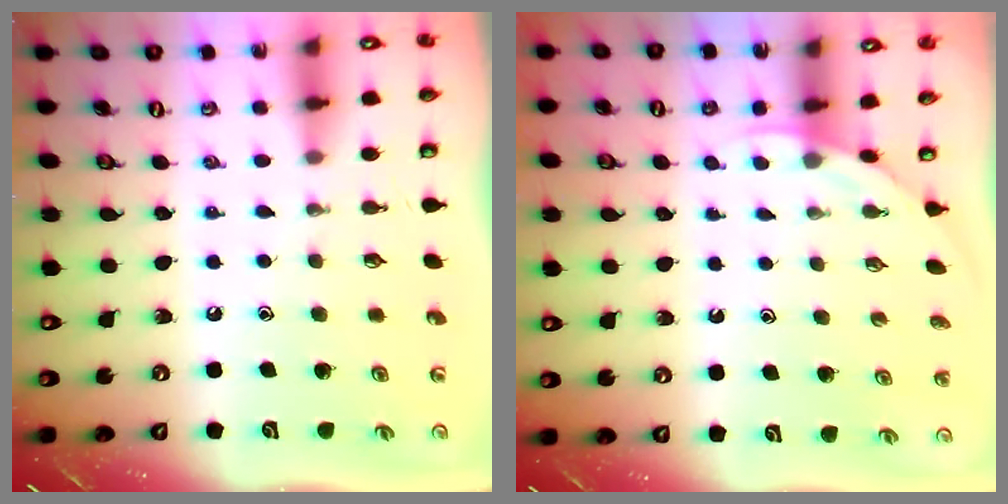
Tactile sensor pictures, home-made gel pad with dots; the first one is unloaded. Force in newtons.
{"total": 1.9, "press": 1.9, "slide": 0.1}